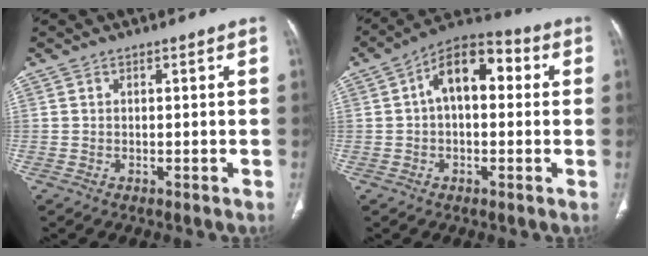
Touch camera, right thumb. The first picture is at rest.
{"total": 11.9, "force": [1.9, 6.8, 9.6], "torque": [-0.130, 0.037, 0.018]}